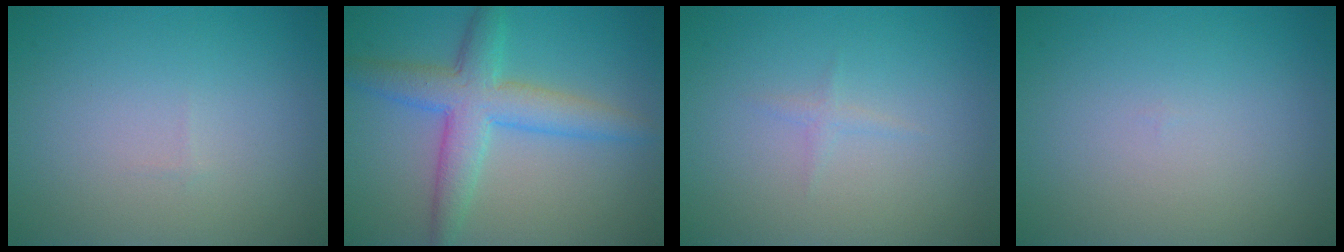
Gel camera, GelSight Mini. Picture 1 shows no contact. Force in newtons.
{"total": 5.4, "press": 5.4, "slide": 0.0}
{"total": 0.8, "press": 0.8, "slide": 0.1}
{"total": 0.0}